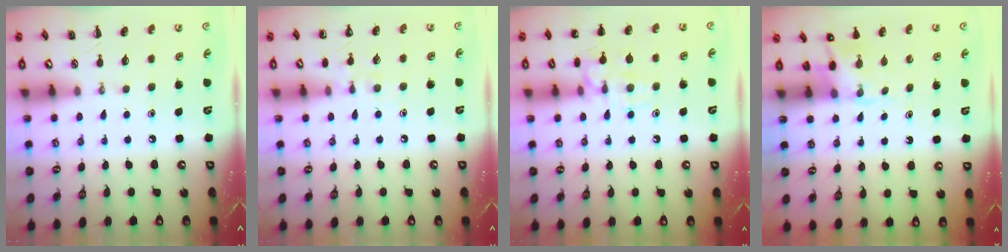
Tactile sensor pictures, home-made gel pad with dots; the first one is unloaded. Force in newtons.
{"total": 6.9, "press": 6.6, "slide": 1.9}
{"total": 12.0, "press": 11.9, "slide": 0.7}
{"total": 3.6, "press": 3.6, "slide": 0.7}